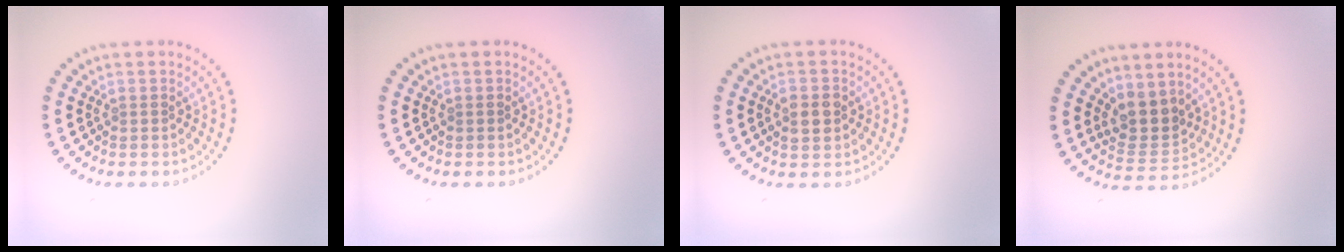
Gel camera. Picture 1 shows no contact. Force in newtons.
{"total": 0.0}
{"total": 2.6, "press": 2.6, "slide": 0.1}
{"total": 3.4, "press": 2.8, "slide": 1.9}